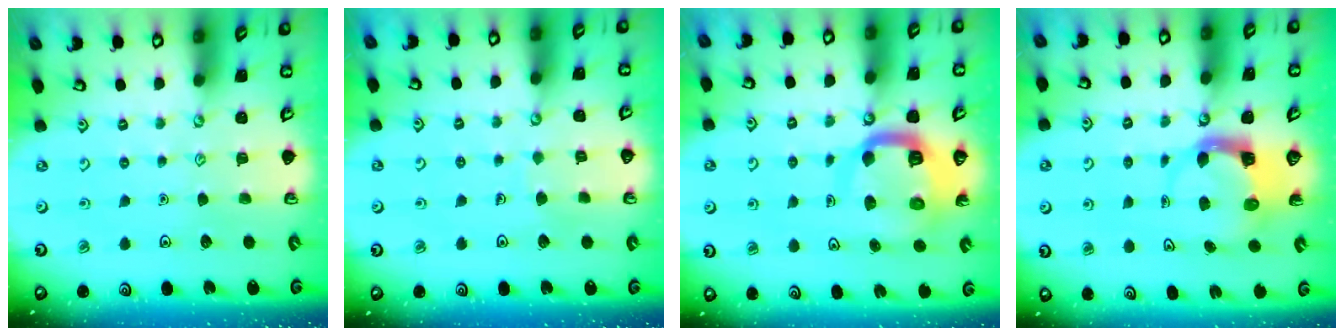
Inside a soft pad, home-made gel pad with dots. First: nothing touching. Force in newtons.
{"total": 3.5, "press": 3.5, "slide": 0.2}
{"total": 12.3, "press": 12.2, "slide": 1.4}
{"total": 3.5, "press": 3.5, "slide": 0.5}